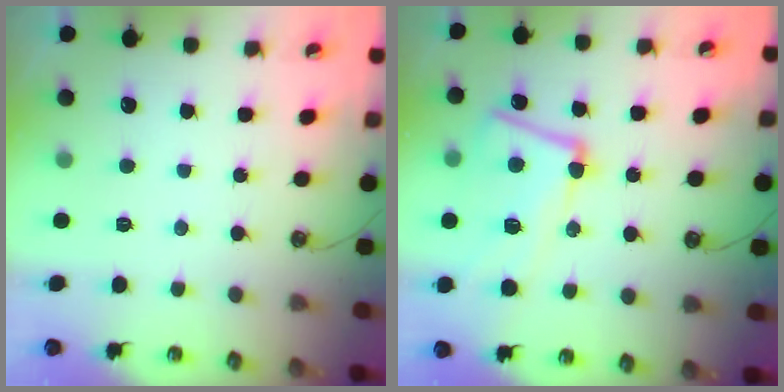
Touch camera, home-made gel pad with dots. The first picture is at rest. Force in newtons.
{"total": 9.0, "press": 8.8, "slide": 1.7}